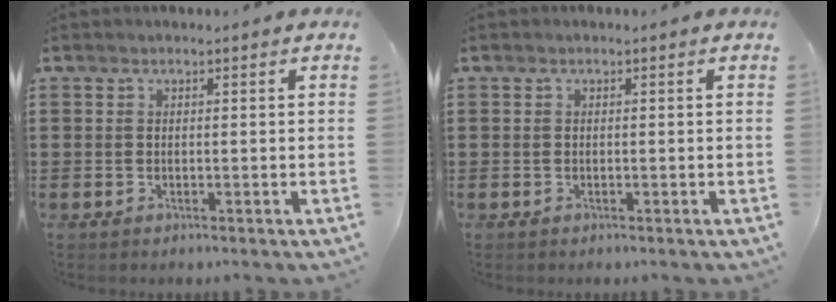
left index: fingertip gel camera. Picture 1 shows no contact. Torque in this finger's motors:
{"motor_torque": [0.00, 0.00, 0.00, 0.00]}